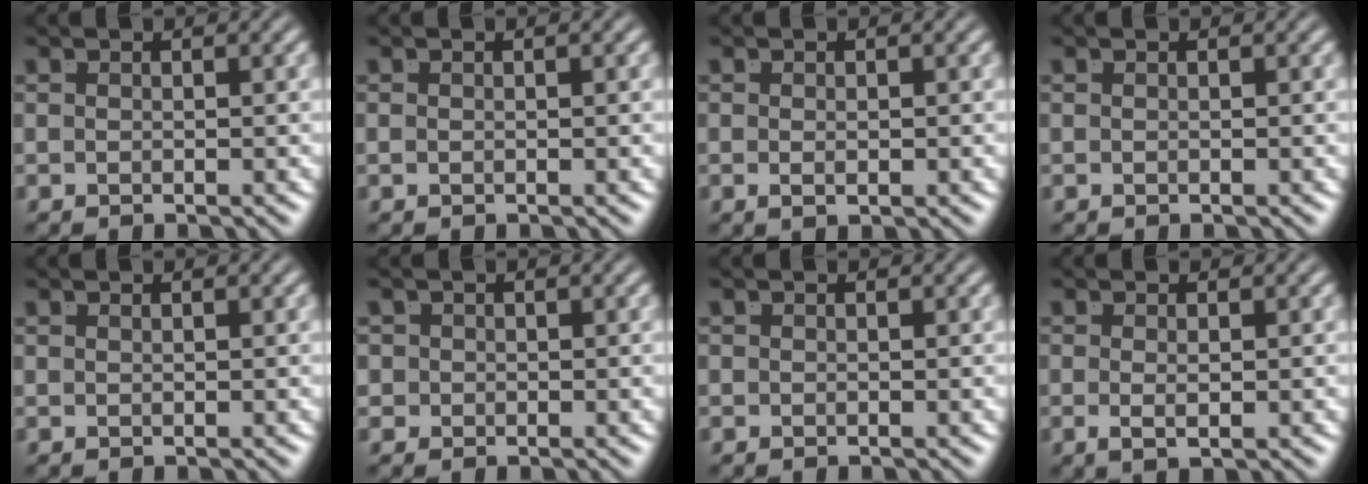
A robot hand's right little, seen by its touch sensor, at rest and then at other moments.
{"total": 0.0}
{"total": 0.7, "force": [-0.3, 0.1, 0.7], "torque": [-0.017, -0.009, 0.002]}
{"total": 0.0}
{"total": 0.6, "force": [0.2, -0.6, 0.0], "torque": [0.004, -0.004, 0.008]}
{"total": 2.8, "force": [-0.1, 2.7, 0.8], "torque": [-0.028, -0.010, -0.003]}
{"total": 0.0}
{"total": 1.2, "force": [-0.4, -0.3, 1.1], "torque": [-0.024, -0.014, 0.003]}